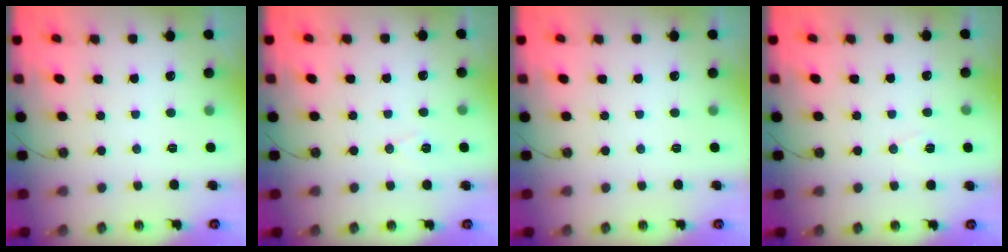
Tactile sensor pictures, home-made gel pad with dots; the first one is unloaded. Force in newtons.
{"total": 6.4, "press": 4.7, "slide": 4.4}
{"total": 0.0}
{"total": 7.6, "press": 6.3, "slide": 4.3}